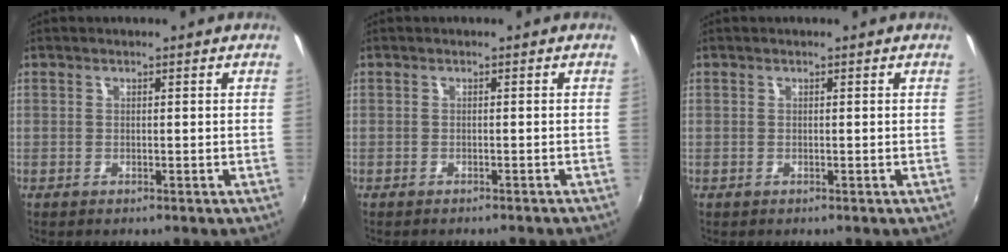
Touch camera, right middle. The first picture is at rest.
{"total": 2.7, "force": [-2.4, 0.4, 1.0], "torque": [-0.025, -0.013, -0.034]}
{"total": 0.0}